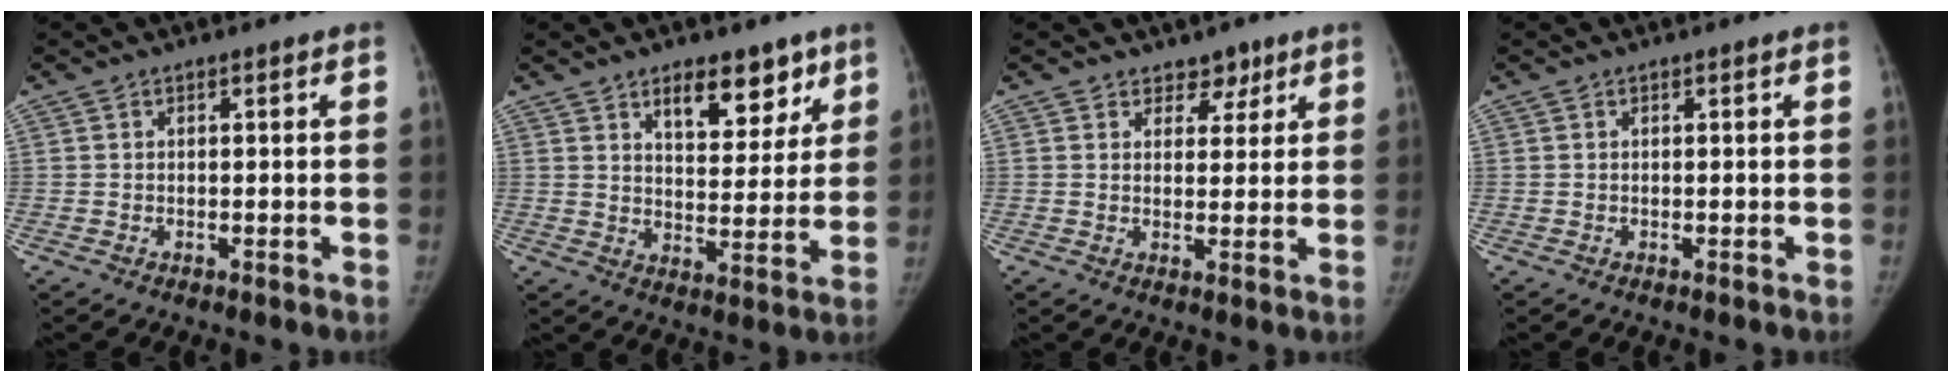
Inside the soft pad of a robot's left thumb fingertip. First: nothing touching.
{"total": 10.8, "force": [6.8, 5.5, 6.4], "torque": [-0.052, -0.041, 0.106]}
{"total": 3.7, "force": [2.6, 2.5, 0.7], "torque": [0.019, -0.015, 0.036]}
{"total": 0.0}